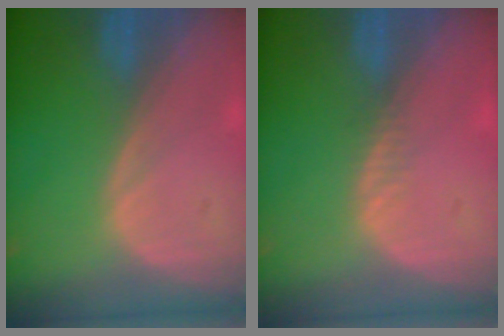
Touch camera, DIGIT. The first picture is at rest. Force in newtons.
{"total": 1.2, "press": 0.9, "slide": 0.8}